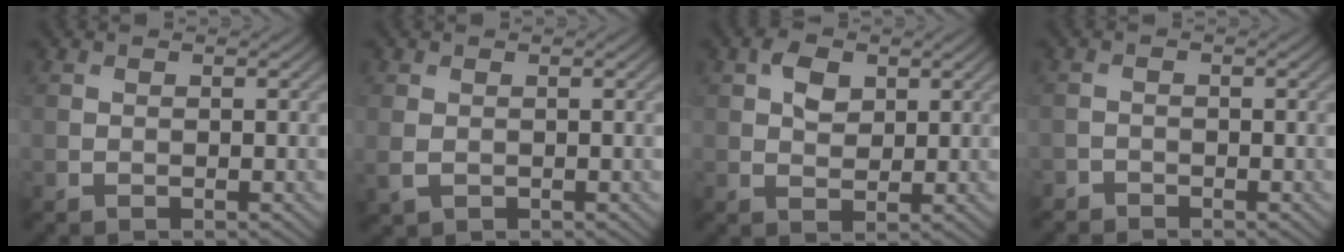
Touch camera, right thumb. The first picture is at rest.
{"total": 2.1, "force": [-0.2, 1.5, 1.4], "torque": [-0.047, -0.005, -0.001]}
{"total": 3.4, "force": [1.3, 2.2, 2.2], "torque": [-0.042, 0.003, 0.021]}
{"total": 1.3, "force": [-1.2, 0.4, 0.0], "torque": [0.001, 0.000, -0.027]}